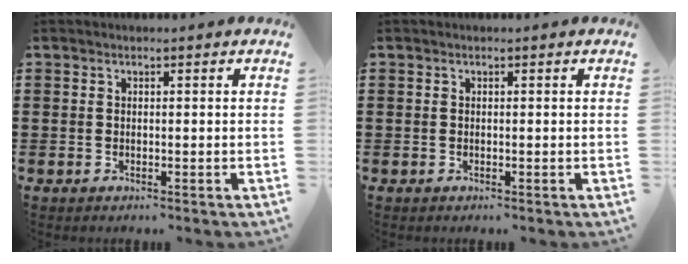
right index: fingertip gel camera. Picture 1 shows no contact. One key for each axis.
{"total": 0.0}